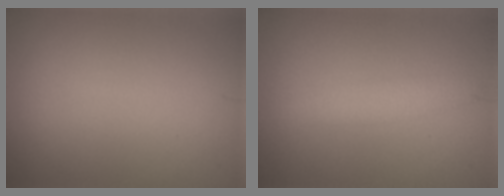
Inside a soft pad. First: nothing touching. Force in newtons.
{"total": 2.1, "press": 2.1, "slide": 0.1}